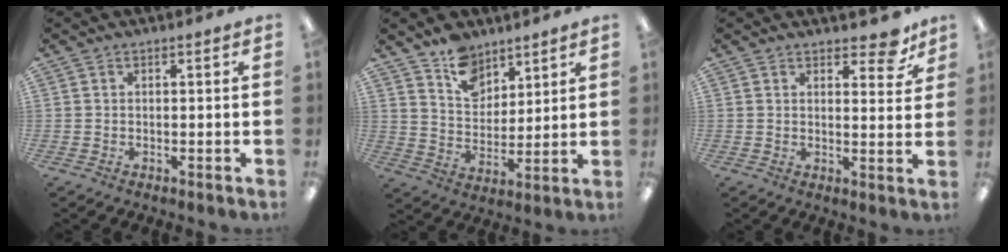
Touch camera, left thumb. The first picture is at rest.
{"total": 10.1, "force": [7.7, 6.1, 2.4], "torque": [-0.041, -0.049, 0.146]}
{"total": 6.6, "force": [4.9, 2.9, 3.4], "torque": [-0.030, -0.027, 0.080]}